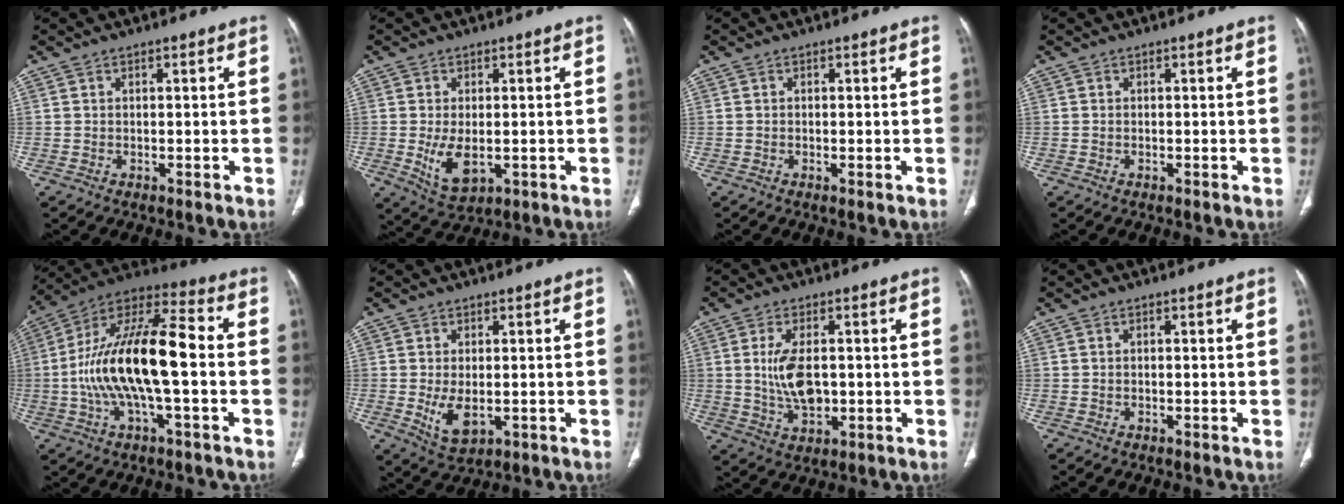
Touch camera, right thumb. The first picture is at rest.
{"total": 6.6, "force": [-1.0, 3.6, 5.4], "torque": [-0.098, -0.014, -0.006]}
{"total": 0.0}
{"total": 0.0}
{"total": 20.1, "force": [-2.0, 6.9, 18.8], "torque": [-0.360, 0.041, -0.041]}
{"total": 5.6, "force": [-0.9, 3.1, 4.6], "torque": [-0.082, -0.014, -0.003]}
{"total": 8.0, "force": [0.4, 4.3, 6.7], "torque": [-0.130, -0.005, 0.015]}
{"total": 0.0}